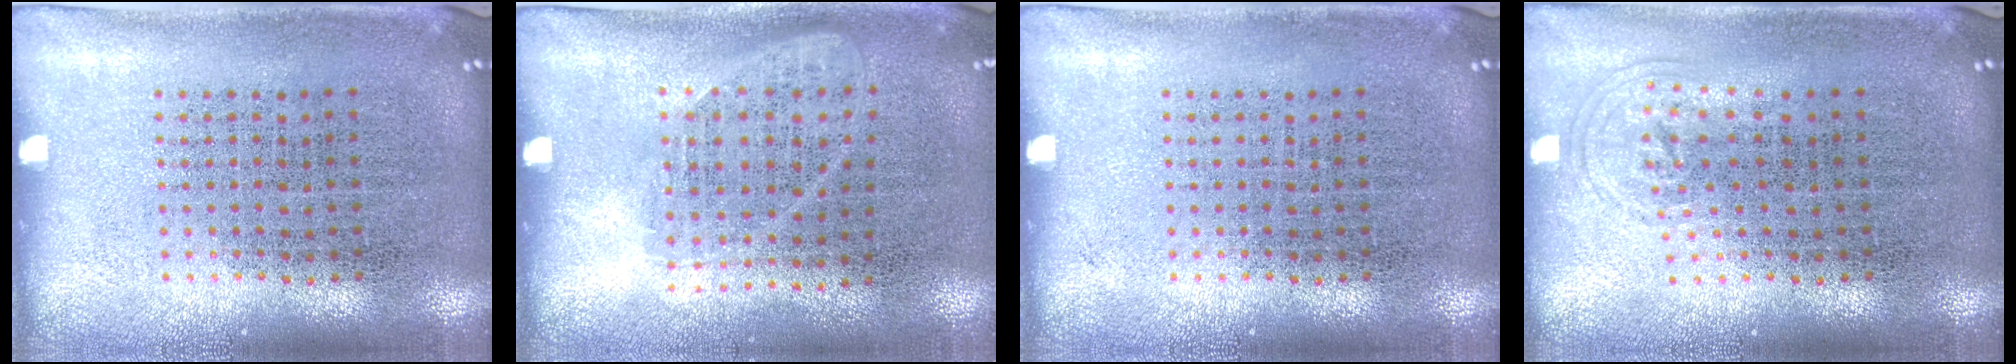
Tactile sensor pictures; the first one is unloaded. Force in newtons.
{"total": 1.1, "press": 0.9, "slide": 0.6}
{"total": 0.0}
{"total": 0.7, "press": 0.6, "slide": 0.5}